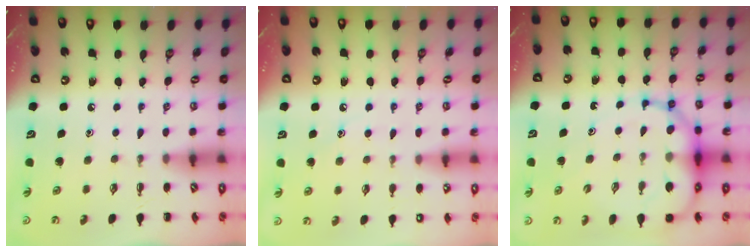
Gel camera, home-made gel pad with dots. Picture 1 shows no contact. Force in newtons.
{"total": 8.7, "press": 8.5, "slide": 1.7}
{"total": 13.6, "press": 13.2, "slide": 3.2}